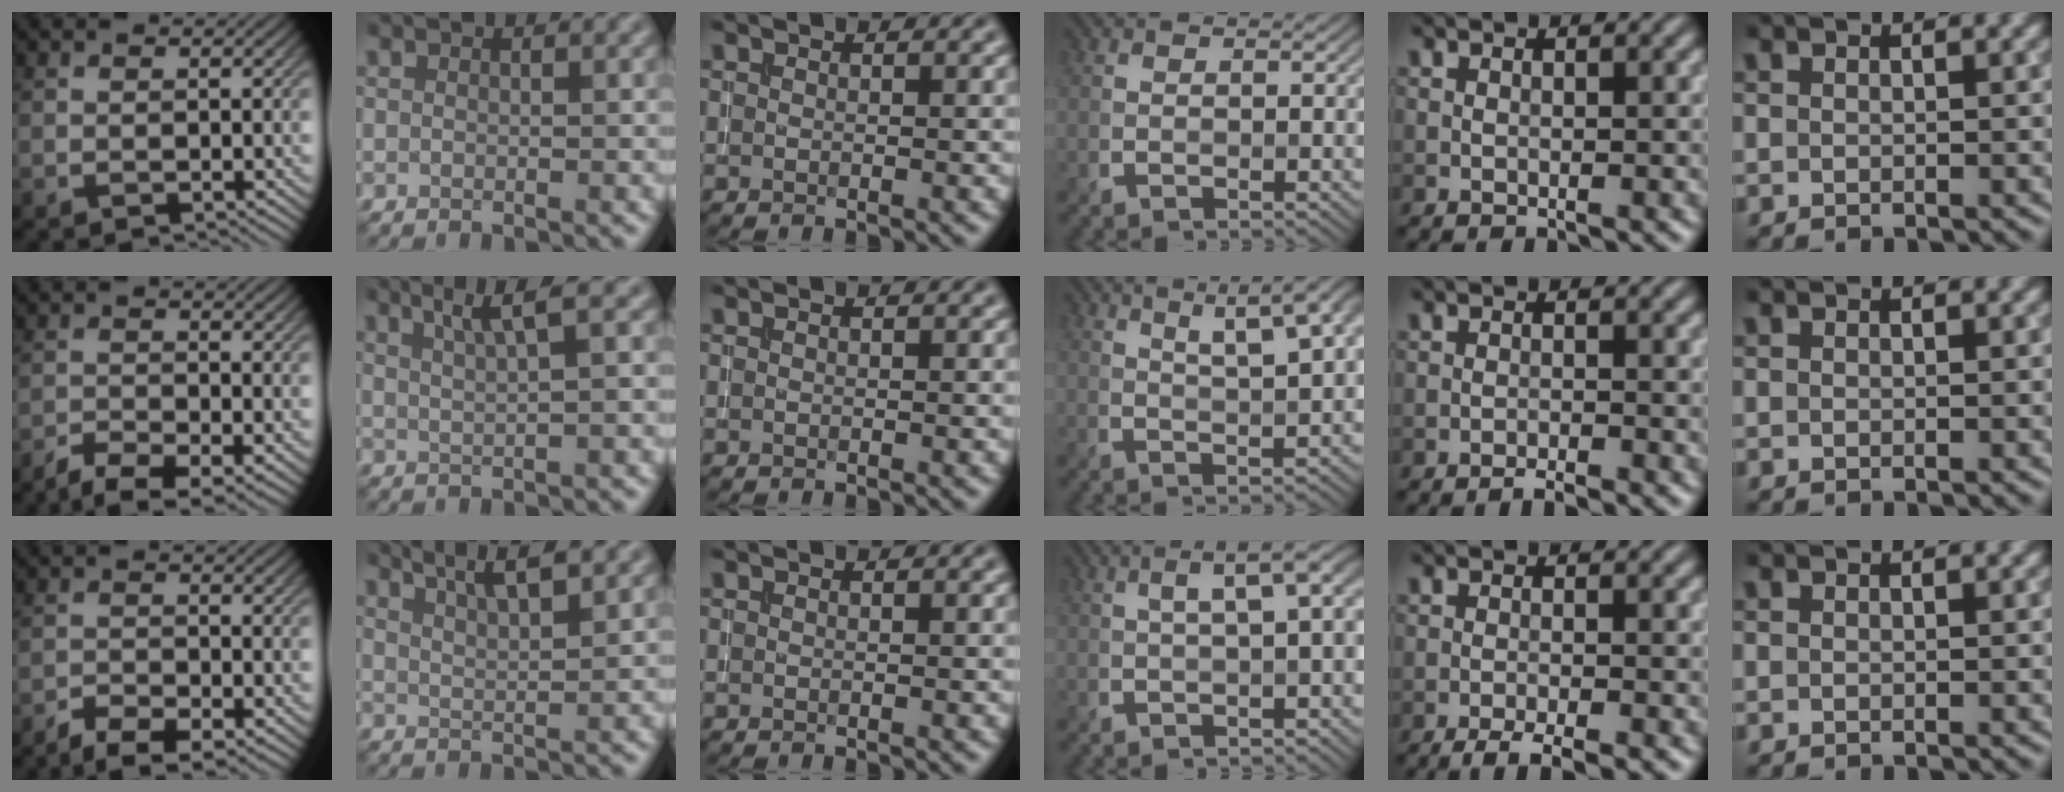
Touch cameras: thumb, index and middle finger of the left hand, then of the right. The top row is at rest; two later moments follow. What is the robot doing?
{"motion": "pour", "object": "almond"}